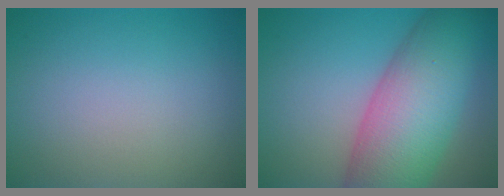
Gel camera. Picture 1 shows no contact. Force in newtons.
{"total": 11.9, "press": 11.9, "slide": 0.4}